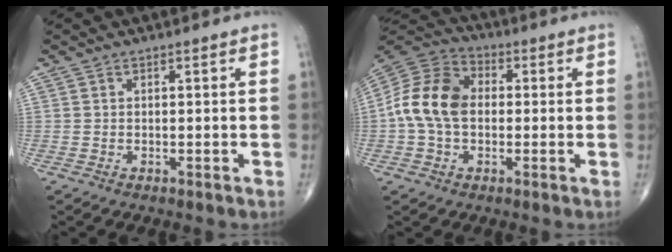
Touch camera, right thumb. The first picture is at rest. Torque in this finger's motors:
{"motor_torque": [1.38, 2.24, 0.60, -0.44, 0.11]}